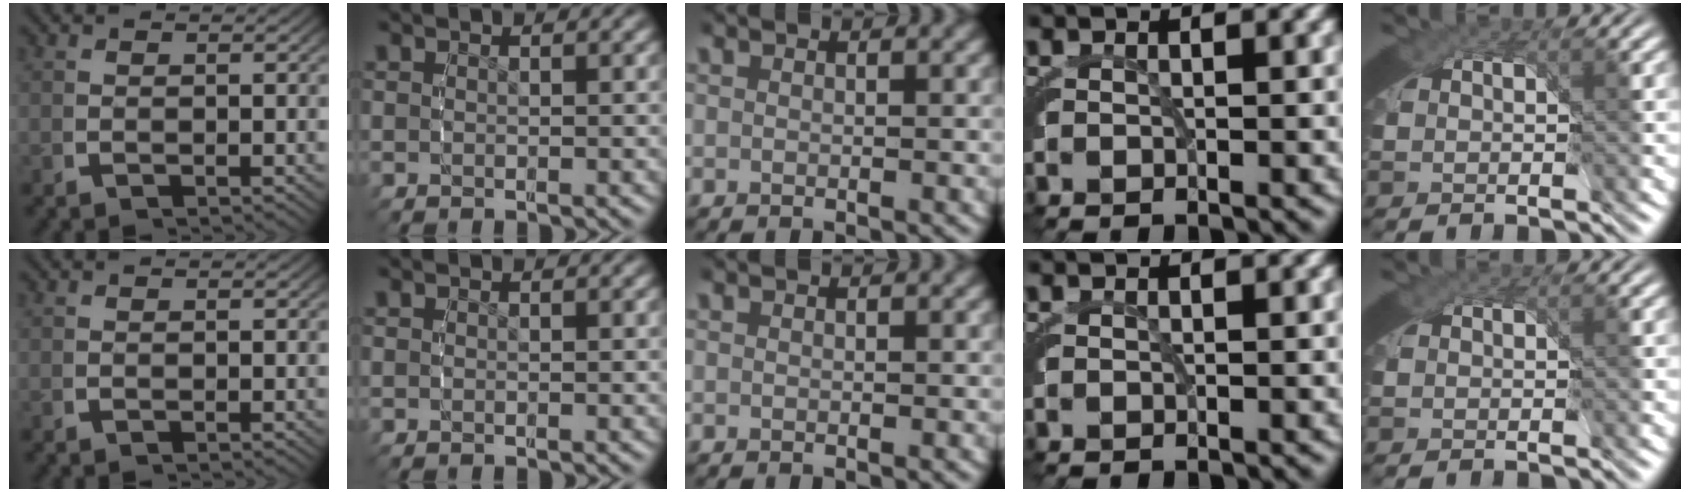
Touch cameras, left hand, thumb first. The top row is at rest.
{}